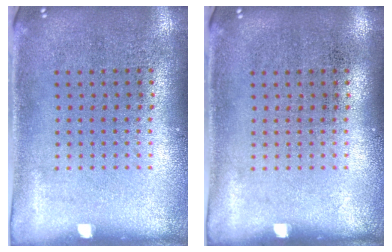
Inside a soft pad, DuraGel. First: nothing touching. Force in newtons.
{"total": 0.0}